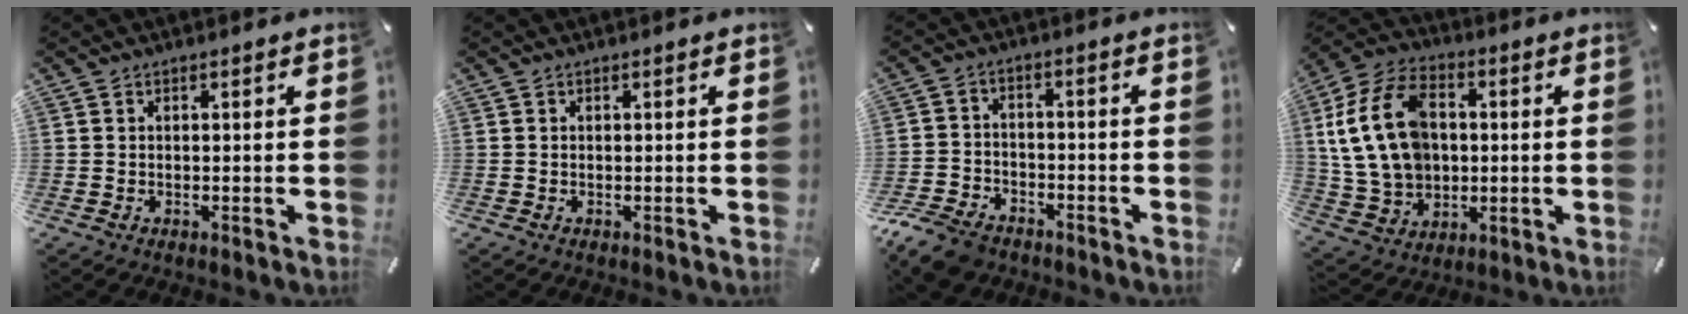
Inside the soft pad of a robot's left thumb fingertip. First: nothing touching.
{"total": 0.0}
{"total": 8.1, "force": [-6.3, 4.4, 2.7], "torque": [-0.058, 0.031, -0.121]}
{"total": 17.7, "force": [1.9, 13.5, 11.2], "torque": [-0.250, 0.009, 0.038]}